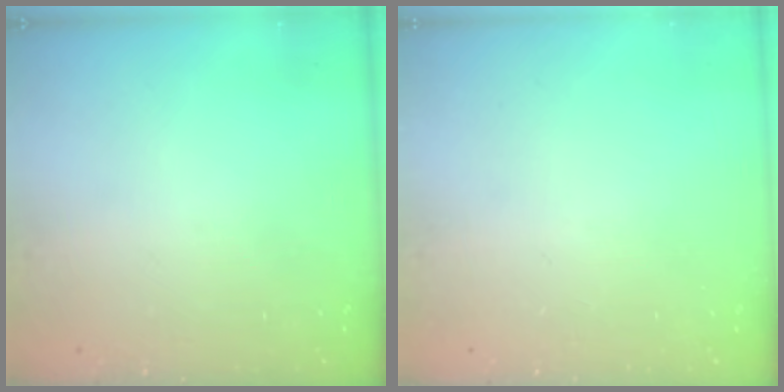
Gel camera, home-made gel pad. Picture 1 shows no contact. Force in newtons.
{"total": 0.0}